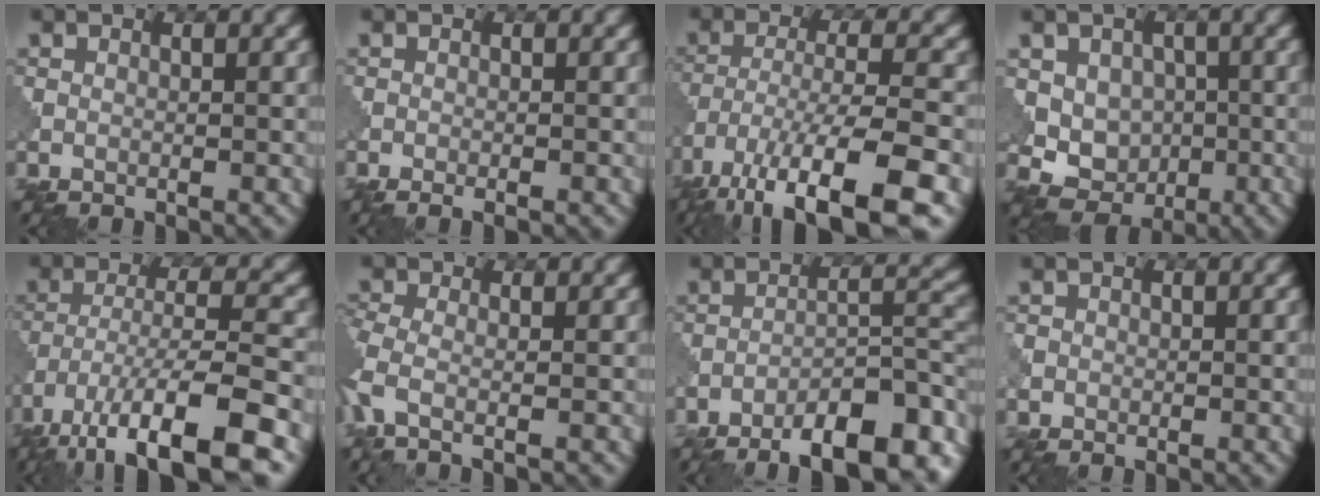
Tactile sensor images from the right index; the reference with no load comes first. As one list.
[{"total": 1.1, "force": [-0.8, 0.3, 0.7], "torque": [0.001, -0.001, -0.013]}, {"total": 11.9, "force": [-8.5, 3.0, 7.8], "torque": [-0.158, -0.015, -0.140]}, {"total": 4.9, "force": [-0.2, 4.4, 2.0], "torque": [-0.026, -0.009, 0.001]}, {"total": 11.4, "force": [-8.1, 2.7, 7.7], "torque": [-0.141, -0.006, -0.137]}, {"total": 3.1, "force": [-1.1, 1.1, 2.7], "torque": [-0.052, -0.013, -0.030]}, {"total": 10.9, "force": [-8.5, 2.5, 6.3], "torque": [-0.091, 0.006, -0.125]}, {"total": 1.1, "force": [-0.4, 1.0, -0.3], "torque": [0.008, -0.002, 0.002]}]